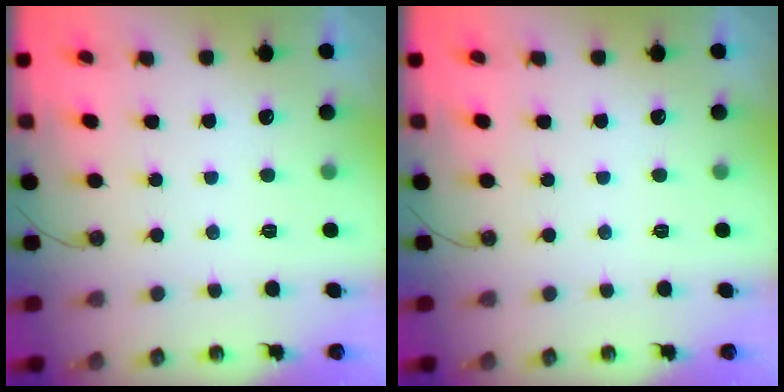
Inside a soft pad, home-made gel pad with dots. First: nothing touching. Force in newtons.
{"total": 0.0}